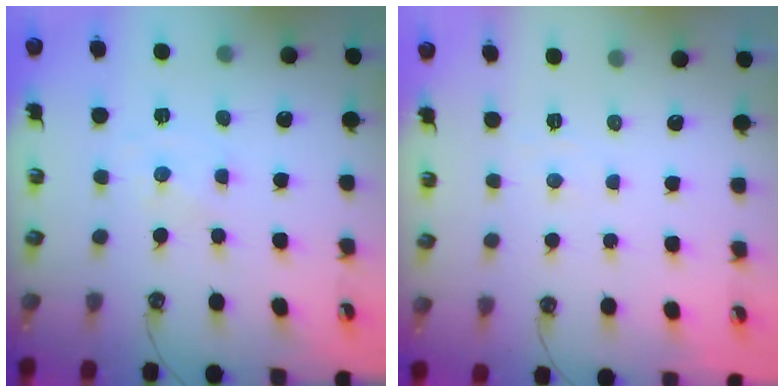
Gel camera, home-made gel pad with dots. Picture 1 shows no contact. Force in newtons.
{"total": 3.3, "press": 3.2, "slide": 0.5}